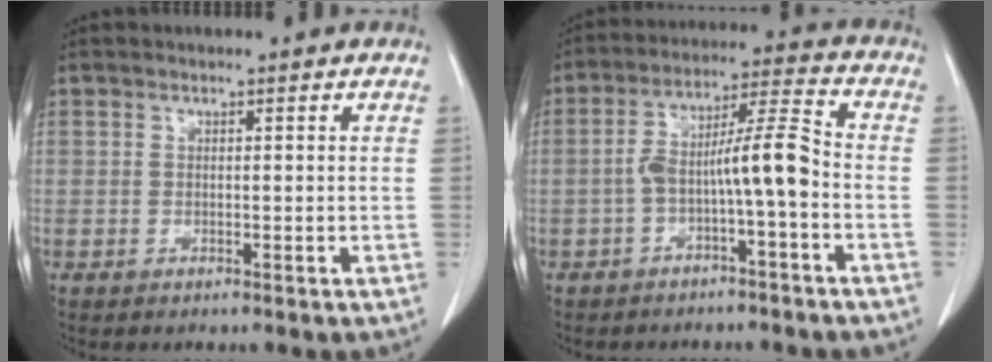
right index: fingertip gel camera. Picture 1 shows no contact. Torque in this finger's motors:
{"motor_torque": [1.22, -0.36, 0.30, 0.08]}